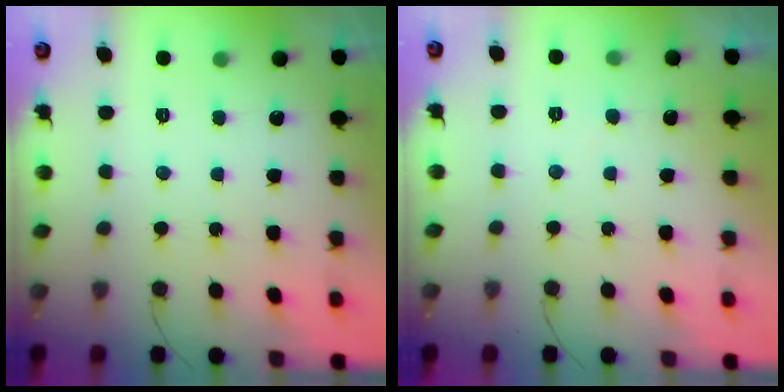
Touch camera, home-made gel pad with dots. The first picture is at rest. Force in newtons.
{"total": 2.6, "press": 2.6, "slide": 0.3}